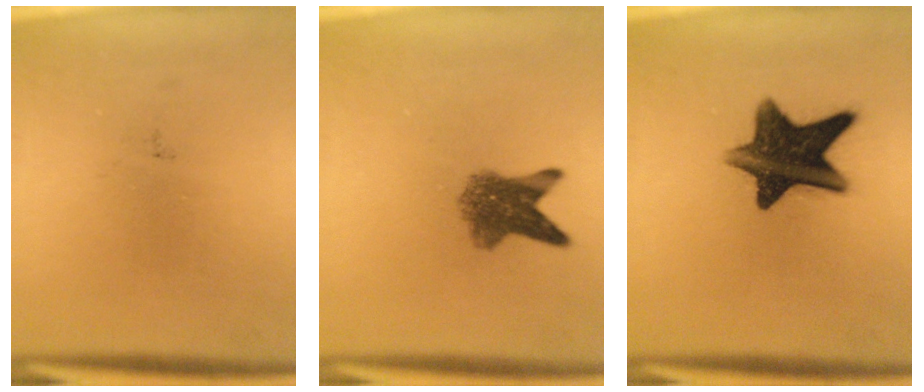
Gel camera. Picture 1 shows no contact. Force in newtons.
{"total": 5.7}
{"total": 12.8}